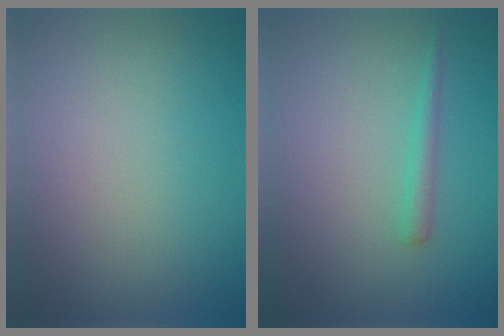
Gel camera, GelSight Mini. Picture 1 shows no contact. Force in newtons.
{"total": 1.3, "press": 1.3, "slide": 0.1}